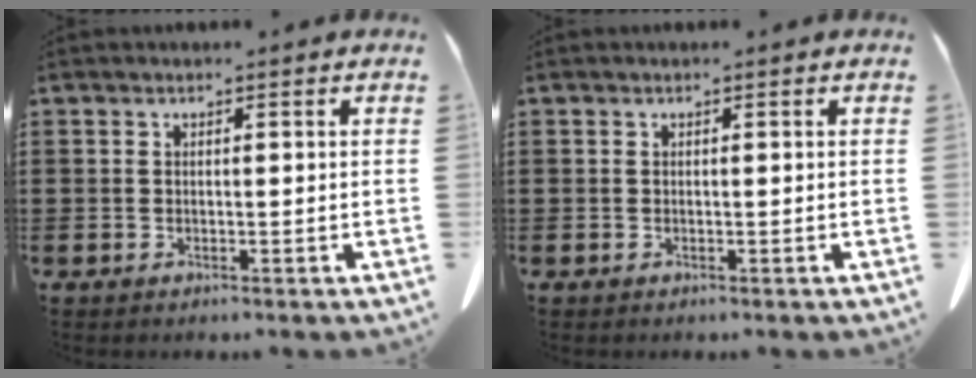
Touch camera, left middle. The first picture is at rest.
{"total": 0.0}